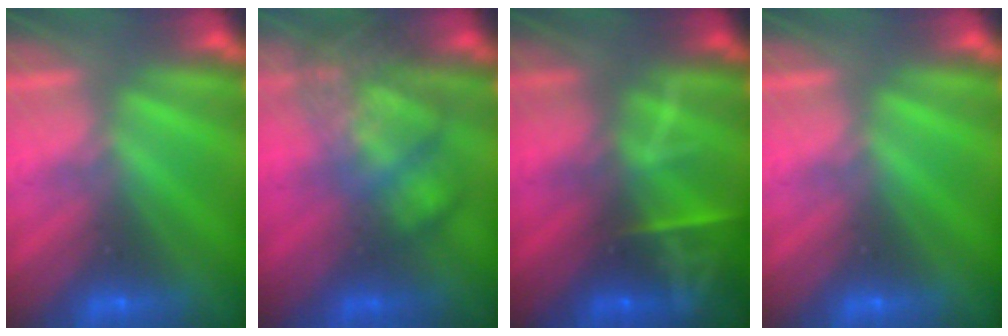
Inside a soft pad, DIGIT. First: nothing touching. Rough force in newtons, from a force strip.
{"total": 4.1}
{"total": 8.9}
{"total": 0.0}